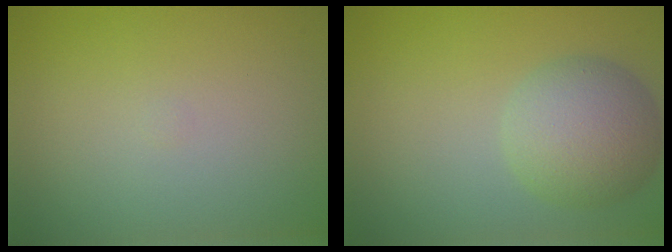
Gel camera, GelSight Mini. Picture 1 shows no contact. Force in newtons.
{"total": 5.5, "press": 5.5, "slide": 0.4}